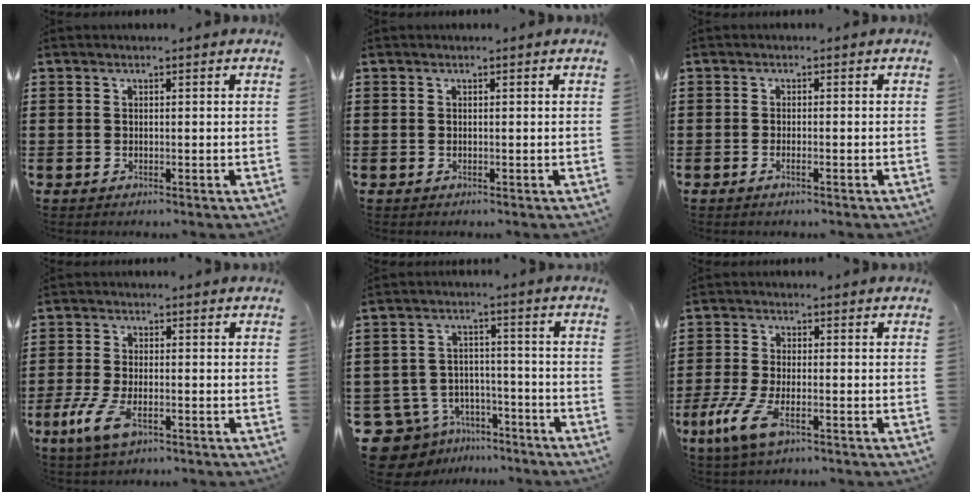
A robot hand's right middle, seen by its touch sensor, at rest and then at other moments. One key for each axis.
{"total": 0.0}
{"total": 0.9, "fx": -0.5, "fy": 0.1, "fz": 0.8, "tx": -0.015, "ty": -0.004, "tz": -0.008}
{"total": 6.3, "fx": -2.8, "fy": 2.6, "fz": 5.0, "tx": -0.122, "ty": -0.012, "tz": -0.058}
{"total": 8.2, "fx": -7.1, "fy": 3.9, "fz": 1.0, "tx": -0.047, "ty": 0.021, "tz": -0.142}
{"total": 7.2, "fx": -3.4, "fy": 2.8, "fz": 5.7, "tx": -0.139, "ty": -0.012, "tz": -0.068}